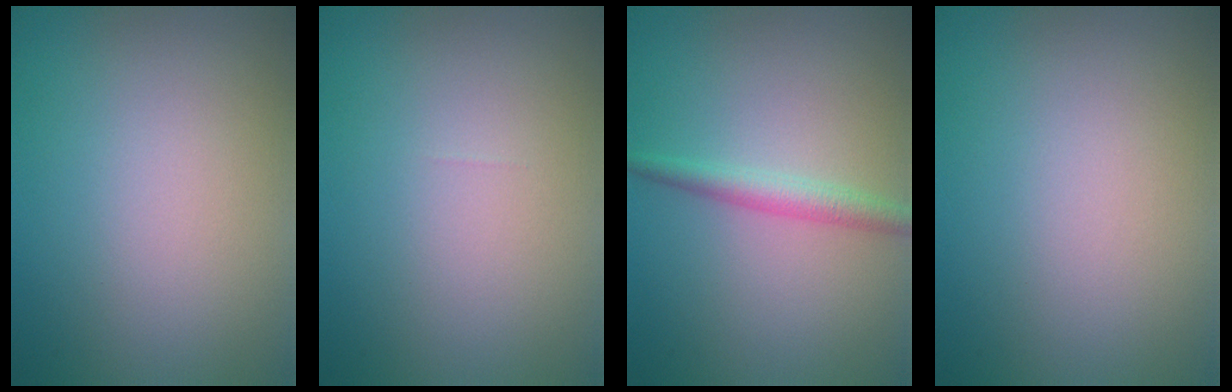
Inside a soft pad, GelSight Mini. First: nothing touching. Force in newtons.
{"total": 0.0}
{"total": 2.2, "press": 2.2, "slide": 0.1}
{"total": 0.0}